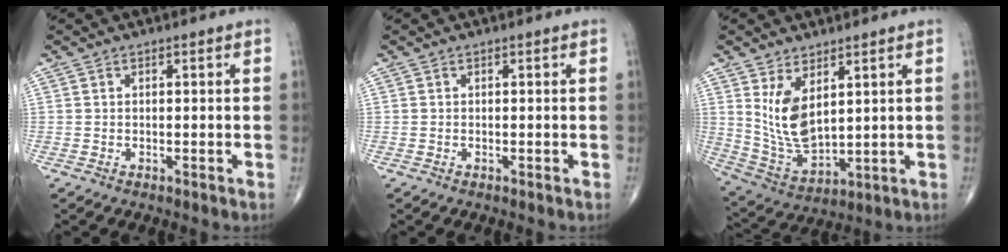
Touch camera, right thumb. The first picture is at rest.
{"total": 0.0}
{"total": 10.3, "force": [3.6, 5.2, 8.1], "torque": [-0.144, -0.030, 0.088]}